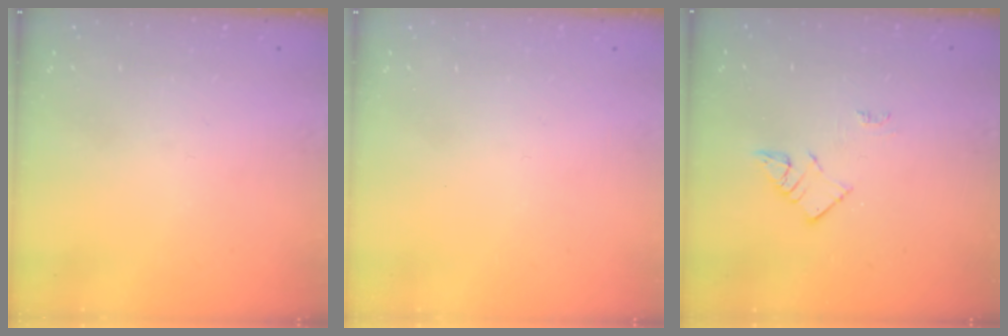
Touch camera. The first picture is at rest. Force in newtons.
{"total": 1.6, "press": 1.6, "slide": 0.1}
{"total": 4.6, "press": 4.6, "slide": 0.3}